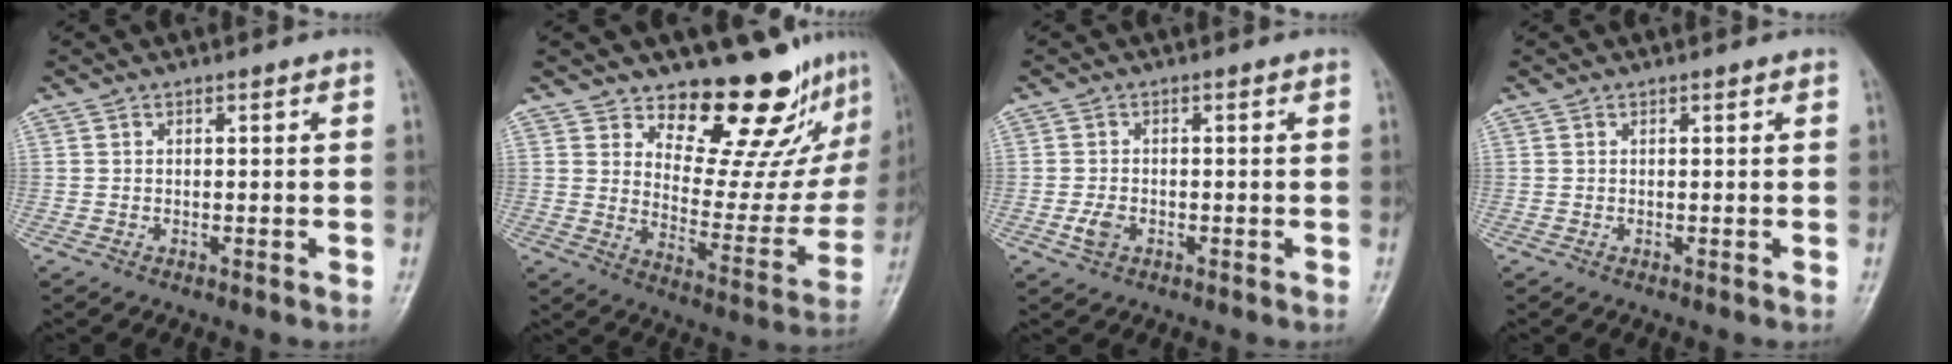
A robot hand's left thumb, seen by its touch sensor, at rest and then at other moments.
{"total": 17.3, "force": [13.8, 7.2, 7.6], "torque": [-0.031, -0.124, 0.190]}
{"total": 2.6, "force": [-1.0, 1.8, 1.6], "torque": [-0.032, 0.002, -0.018]}
{"total": 0.0}